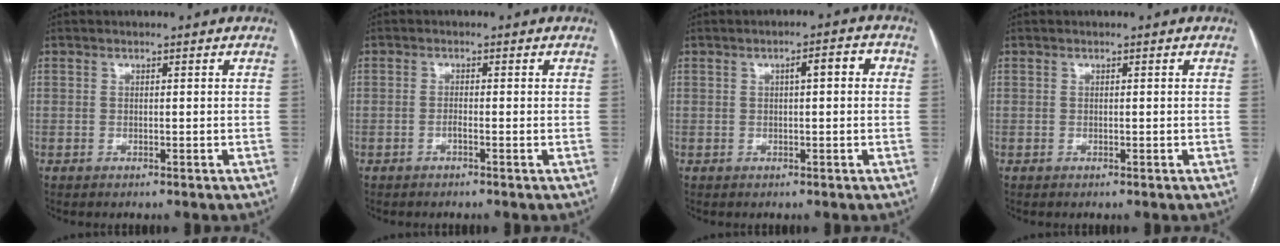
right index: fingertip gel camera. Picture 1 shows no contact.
{"total": 0.9, "force": [-0.5, 0.0, 0.7], "torque": [-0.013, 0.001, -0.009]}
{"total": 3.7, "force": [0.7, 0.9, 3.5], "torque": [-0.050, 0.018, 0.009]}
{"total": 0.0}